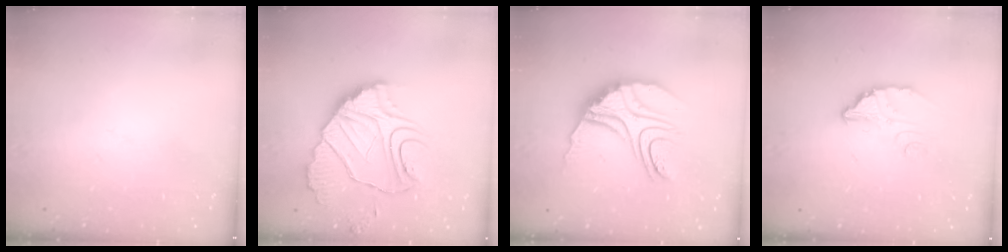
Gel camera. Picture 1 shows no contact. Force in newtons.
{"total": 13.2, "press": 13.2, "slide": 1.1}
{"total": 14.9, "press": 14.9, "slide": 1.4}
{"total": 3.7, "press": 3.7, "slide": 0.2}